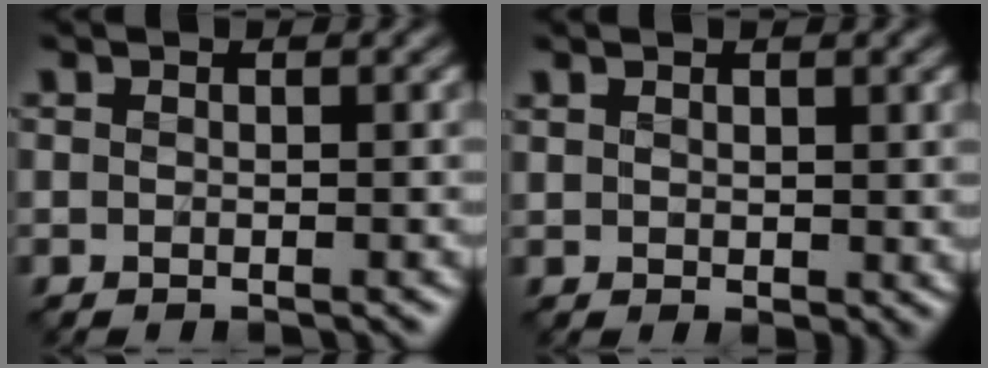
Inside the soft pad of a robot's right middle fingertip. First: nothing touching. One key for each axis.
{"total": 1.4, "fx": 1.0, "fy": 0.5, "fz": 0.8, "tx": -0.014, "ty": -0.003, "tz": 0.025}